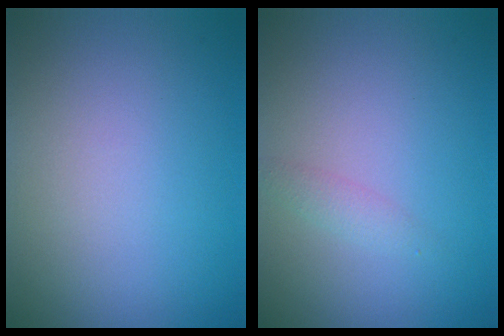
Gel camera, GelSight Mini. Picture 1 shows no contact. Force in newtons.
{"total": 1.0, "press": 1.0, "slide": 0.0}